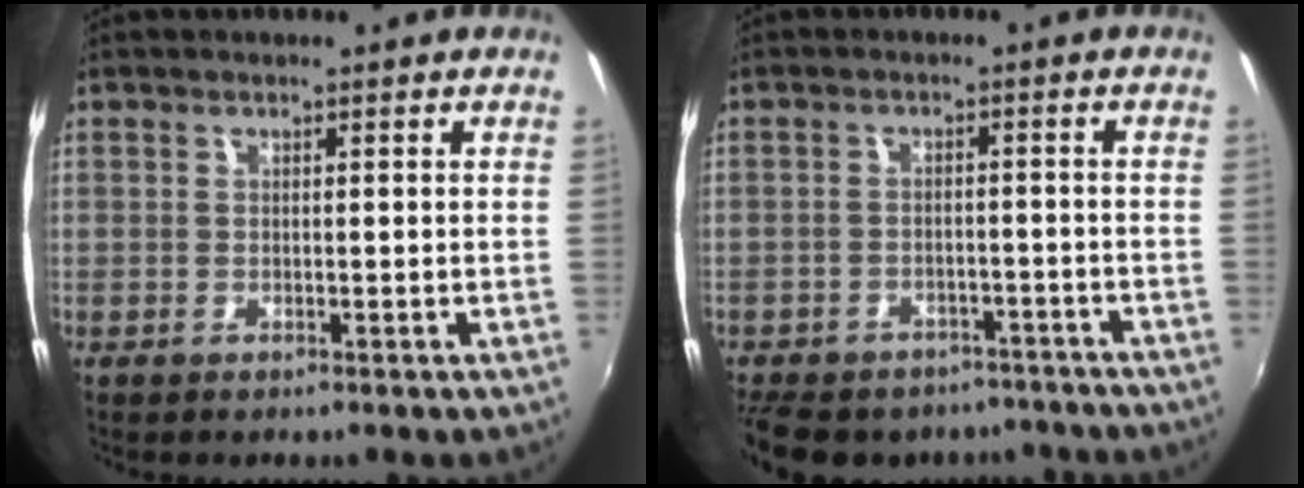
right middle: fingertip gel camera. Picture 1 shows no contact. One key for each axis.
{"total": 17.1, "fx": -13.6, "fy": 8.2, "fz": 6.1, "tx": -0.150, "ty": 0.004, "tz": -0.177}